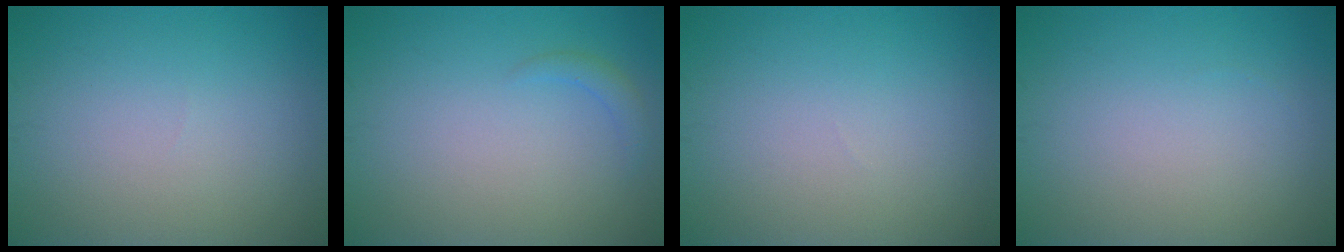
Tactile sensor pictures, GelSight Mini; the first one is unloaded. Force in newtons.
{"total": 1.1, "press": 1.1, "slide": 0.1}
{"total": 0.0}
{"total": 0.0}